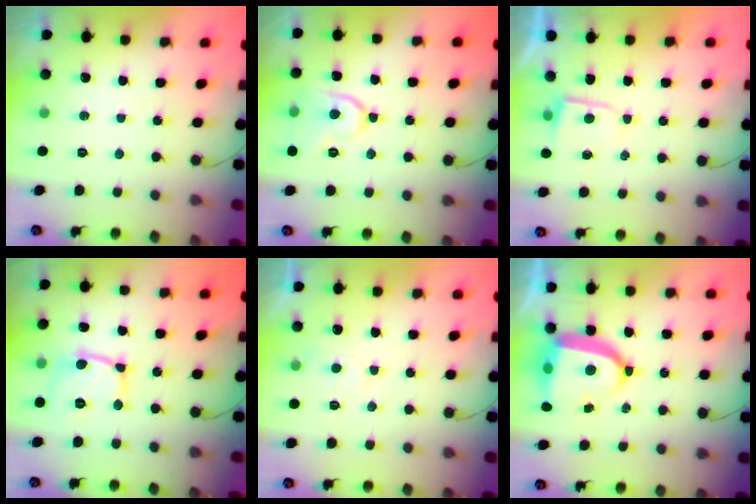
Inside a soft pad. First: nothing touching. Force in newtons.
{"total": 9.7, "press": 9.7, "slide": 0.1}
{"total": 3.2, "press": 3.2, "slide": 0.2}
{"total": 8.7, "press": 8.6, "slide": 1.1}
{"total": 4.1, "press": 4.1, "slide": 0.5}
{"total": 13.0, "press": 12.9, "slide": 1.8}